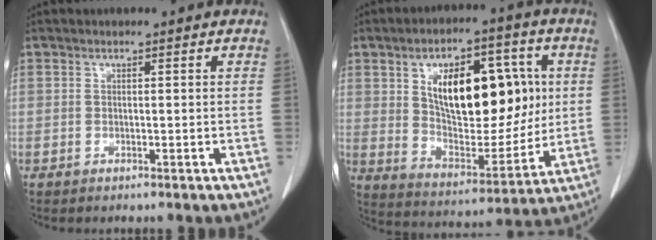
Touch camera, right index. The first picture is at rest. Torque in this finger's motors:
{"motor_torque": [1.25, 0.81, 0.85, 0.21]}